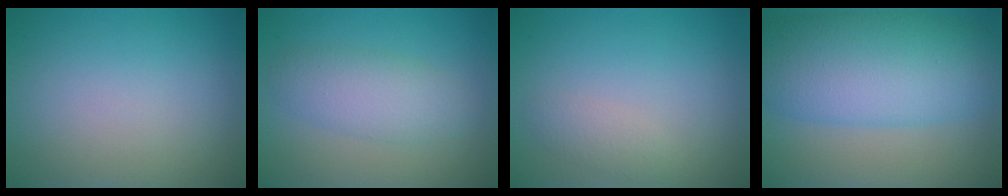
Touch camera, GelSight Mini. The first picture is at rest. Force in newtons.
{"total": 3.5, "press": 3.5, "slide": 0.1}
{"total": 1.4, "press": 1.4, "slide": 0.1}
{"total": 10.2, "press": 10.2, "slide": 0.3}